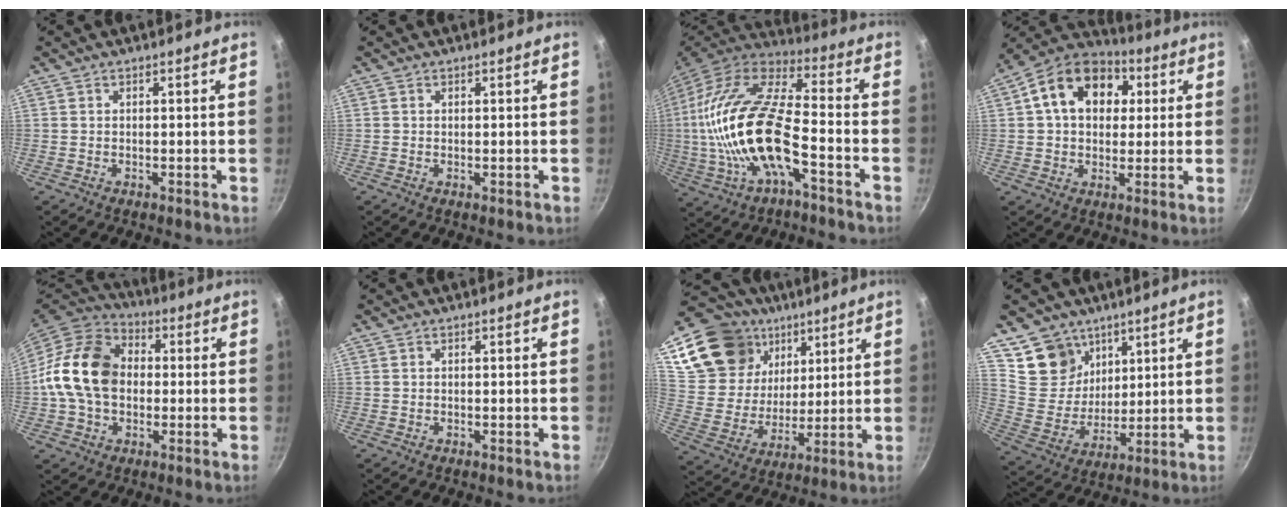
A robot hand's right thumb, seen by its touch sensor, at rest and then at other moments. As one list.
[{"total": 0.0}, {"total": 23.3, "force": [-4.7, 9.2, 20.8], "torque": [-0.407, 0.031, -0.099]}, {"total": 16.3, "force": [4.1, 11.9, 10.4], "torque": [-0.150, 0.021, 0.049]}, {"total": 17.1, "force": [0.2, 12.7, 11.5], "torque": [-0.187, 0.030, -0.011]}, {"total": 0.0}, {"total": 22.1, "force": [11.2, 16.4, 9.7], "torque": [-0.156, -0.030, 0.215]}, {"total": 12.1, "force": [7.8, 8.8, 2.8], "torque": [-0.012, -0.057, 0.154]}]